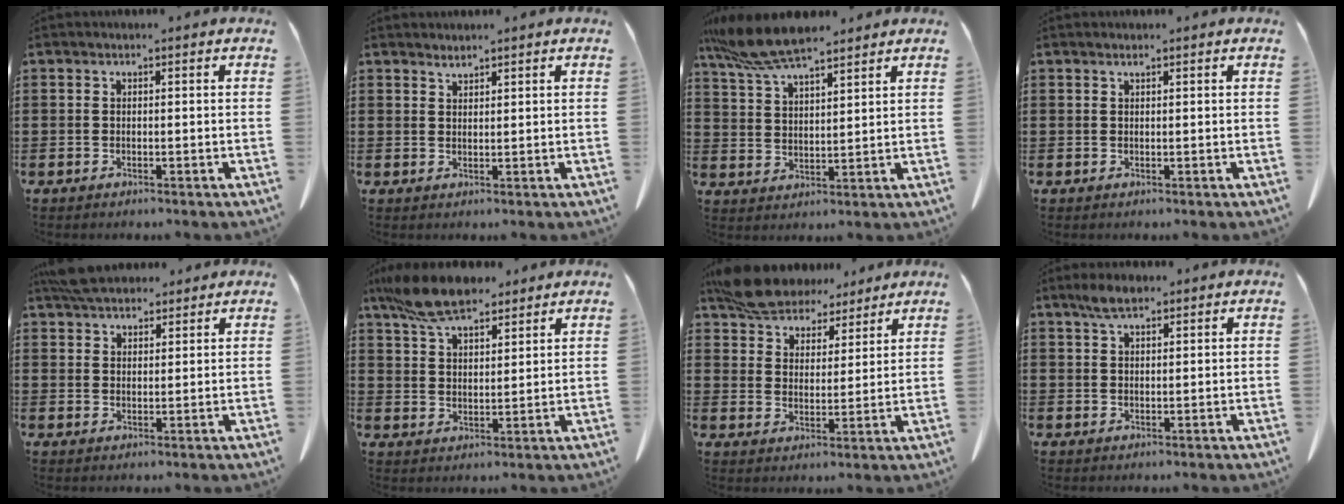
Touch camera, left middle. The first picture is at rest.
{"total": 1.4, "force": [1.4, 0.1, 0.2], "torque": [-0.007, -0.003, 0.028]}
{"total": 8.7, "force": [7.3, 1.5, 4.4], "torque": [-0.108, -0.020, 0.136]}
{"total": 0.7, "force": [0.5, 0.0, 0.4], "torque": [-0.009, -0.003, 0.011]}
{"total": 4.9, "force": [4.5, 1.3, 1.4], "torque": [-0.040, -0.005, 0.088]}
{"total": 9.5, "force": [7.7, 3.0, 4.7], "torque": [-0.115, -0.013, 0.147]}
{"total": 7.5, "force": [6.9, 2.4, 1.7], "torque": [-0.065, -0.021, 0.133]}
{"total": 3.5, "force": [2.5, 1.2, 2.2], "torque": [-0.049, 0.004, 0.047]}